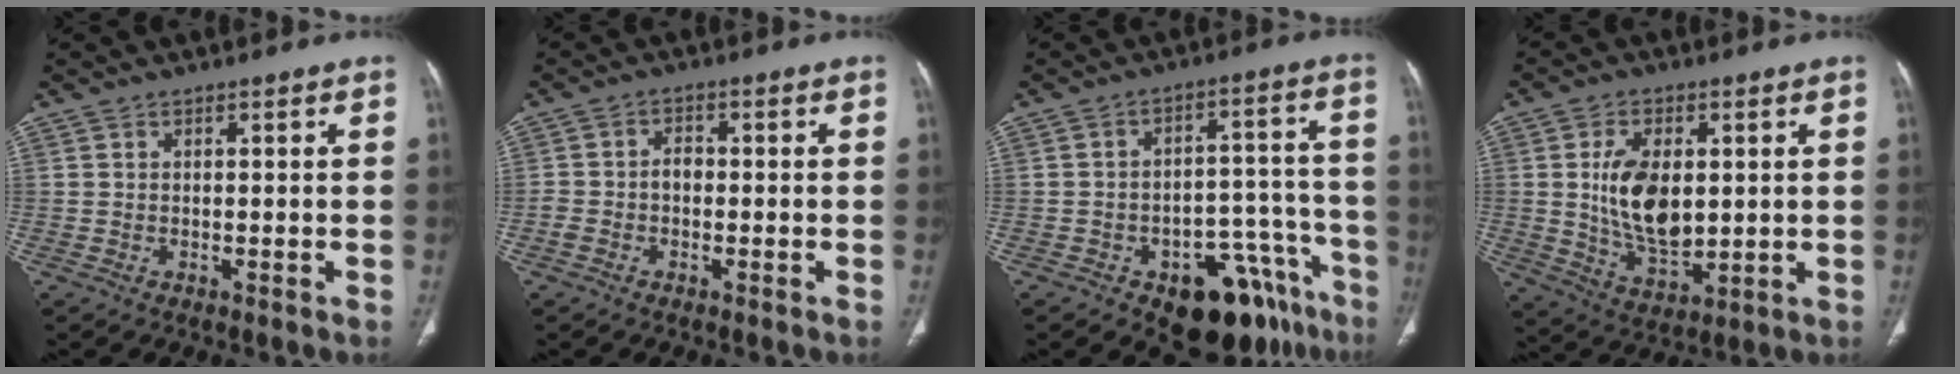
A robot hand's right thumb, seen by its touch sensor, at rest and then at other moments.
{"total": 3.1, "force": [-0.8, 2.2, 2.0], "torque": [-0.036, 0.016, -0.018]}
{"total": 16.8, "force": [-10.2, 8.9, 9.9], "torque": [-0.055, 0.091, -0.135]}
{"total": 12.8, "force": [1.4, 7.4, 10.3], "torque": [-0.169, -0.016, 0.036]}